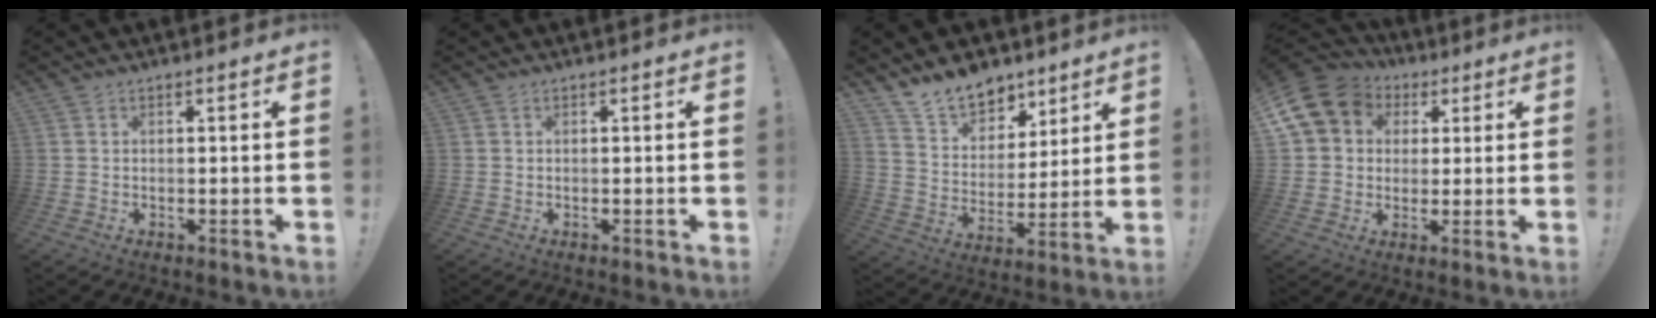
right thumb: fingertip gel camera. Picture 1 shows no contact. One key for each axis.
{"total": 0.0}
{"total": 13.3, "fx": 10.7, "fy": 7.2, "fz": 3.3, "tx": -0.066, "ty": -0.079, "tz": 0.206}
{"total": 12.8, "fx": 4.3, "fy": 10.7, "fz": 5.6, "tx": -0.090, "ty": -0.016, "tz": 0.087}